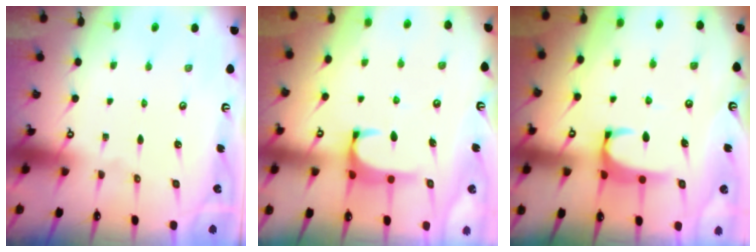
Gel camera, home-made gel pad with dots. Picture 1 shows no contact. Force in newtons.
{"total": 1.3, "press": 1.2, "slide": 0.5}
{"total": 1.9, "press": 1.8, "slide": 0.3}